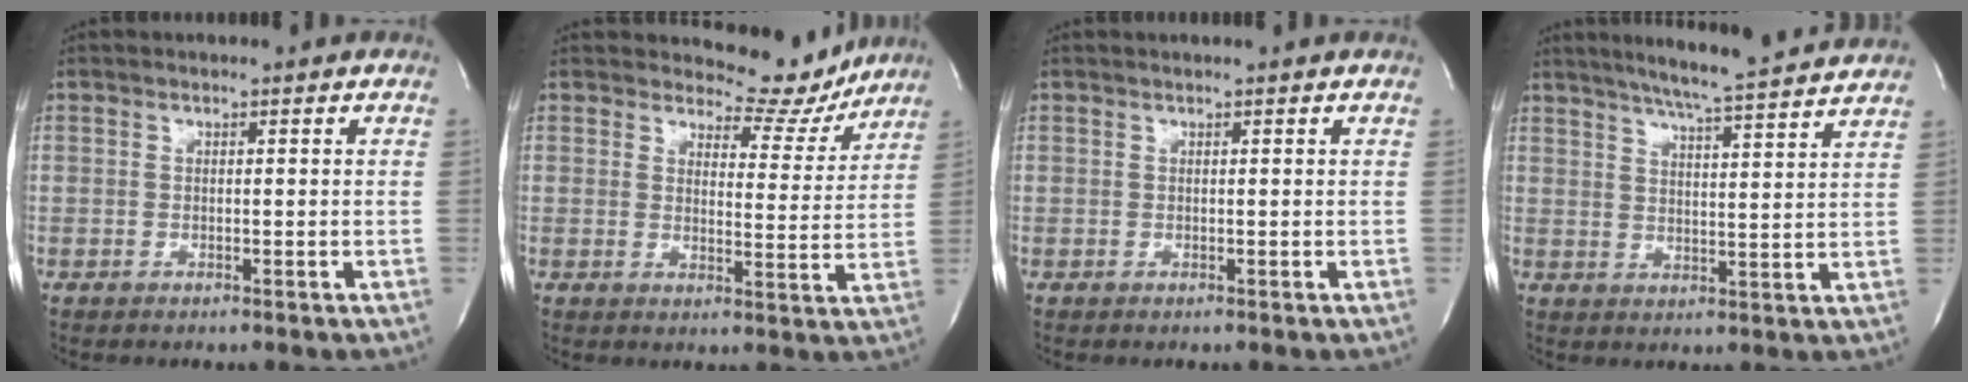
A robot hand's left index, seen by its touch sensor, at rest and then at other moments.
{"total": 7.9, "force": [7.5, 2.4, 0.3], "torque": [0.005, -0.026, 0.089]}
{"total": 0.9, "force": [0.8, -0.1, 0.2], "torque": [-0.007, 0.004, 0.015]}
{"total": 14.7, "force": [13.2, -0.2, 6.5], "torque": [-0.110, 0.002, 0.175]}